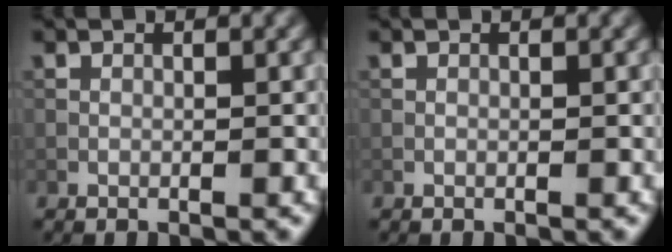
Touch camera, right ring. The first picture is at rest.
{"total": 0.0}